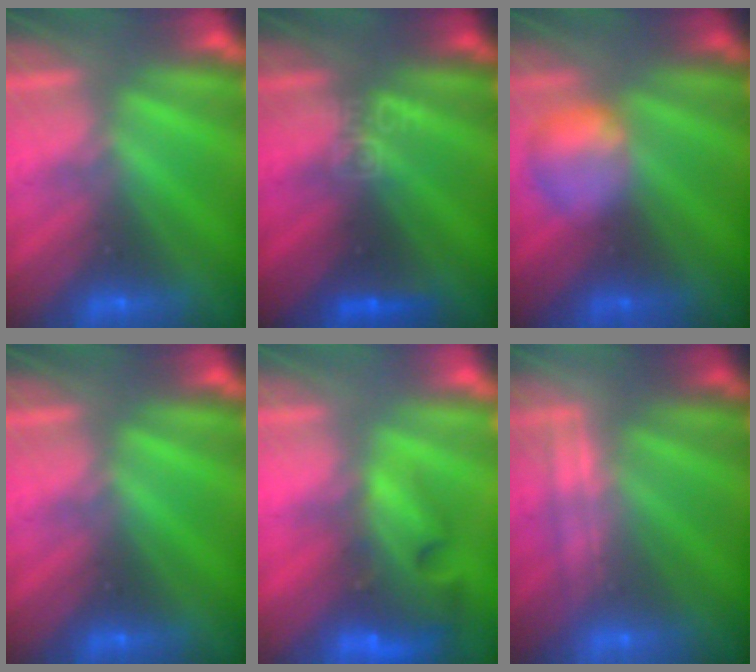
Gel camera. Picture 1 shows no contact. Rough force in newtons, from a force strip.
{"total": 3.2}
{"total": 2.4}
{"total": 0.0}
{"total": 8.4}
{"total": 2.2}